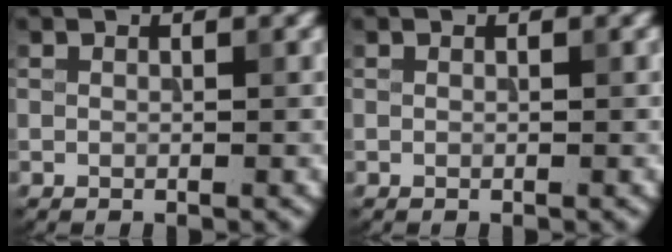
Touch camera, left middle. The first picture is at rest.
{"total": 0.0}